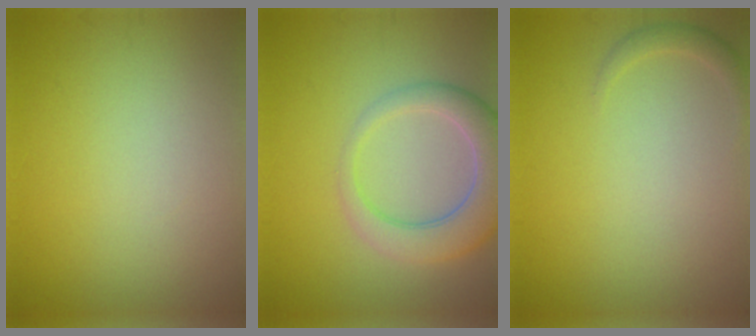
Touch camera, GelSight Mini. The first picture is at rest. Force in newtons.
{"total": 5.6, "press": 5.6, "slide": 0.8}
{"total": 1.2, "press": 1.1, "slide": 0.1}